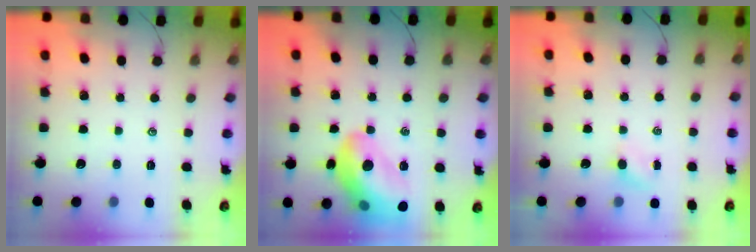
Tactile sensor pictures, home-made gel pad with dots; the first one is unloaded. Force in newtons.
{"total": 19.4, "press": 19.2, "slide": 3.1}
{"total": 3.2, "press": 3.0, "slide": 1.1}